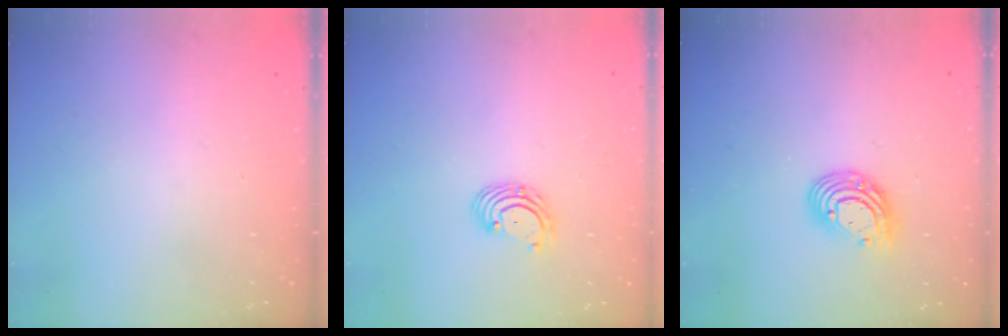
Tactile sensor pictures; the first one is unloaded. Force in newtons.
{"total": 2.9, "press": 2.9, "slide": 0.1}
{"total": 9.4, "press": 9.4, "slide": 0.8}